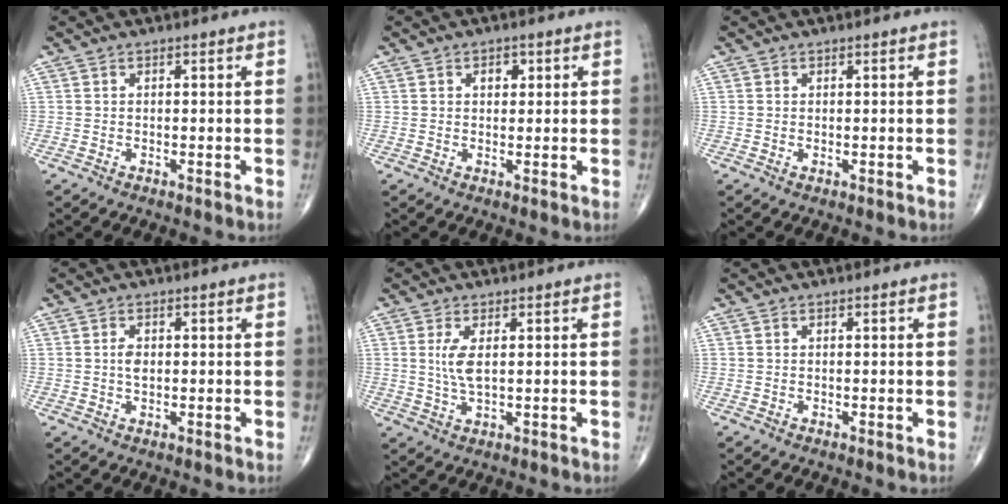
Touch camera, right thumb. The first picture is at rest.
{"total": 2.2, "force": [0.9, 1.6, 1.3], "torque": [-0.007, -0.001, 0.010]}
{"total": 0.0}
{"total": 2.0, "force": [0.2, 1.2, 1.6], "torque": [-0.028, 0.000, 0.004]}
{"total": 4.3, "force": [0.9, 1.5, 3.9], "torque": [-0.089, -0.009, 0.024]}
{"total": 0.0}